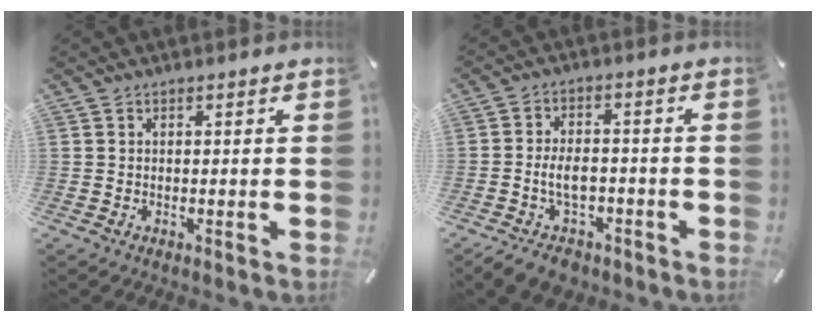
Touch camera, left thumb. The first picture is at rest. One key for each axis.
{"total": 7.7, "fx": -3.1, "fy": 5.2, "fz": 4.8, "tx": -0.088, "ty": 0.022, "tz": -0.052}